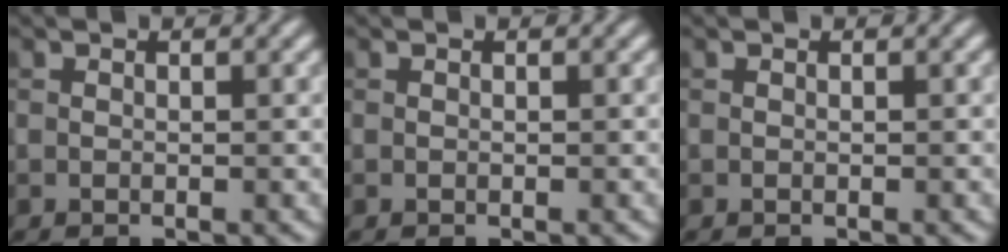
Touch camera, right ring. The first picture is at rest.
{"total": 0.0}
{"total": 0.0}